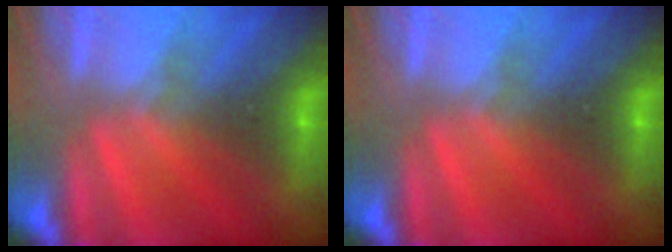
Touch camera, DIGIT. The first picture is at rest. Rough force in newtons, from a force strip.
{"total": 0.0}